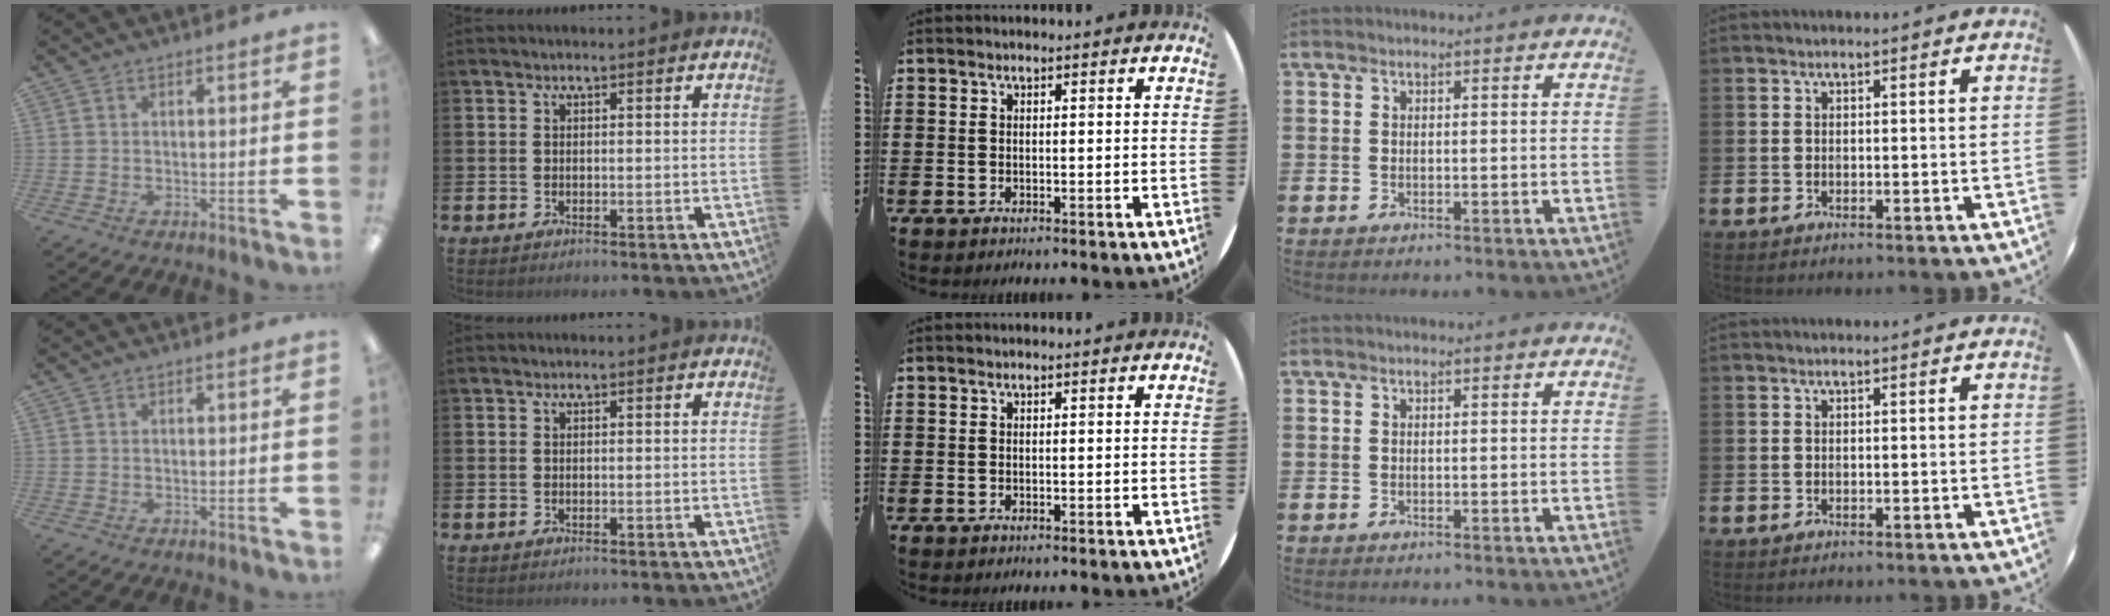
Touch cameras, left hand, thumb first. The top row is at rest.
{}